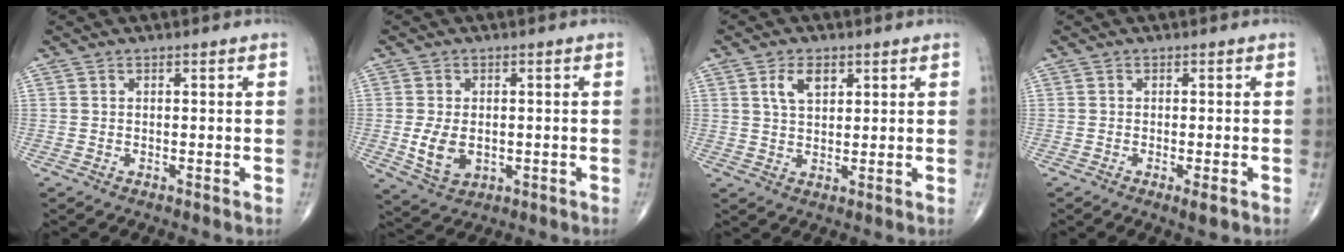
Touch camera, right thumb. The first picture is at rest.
{"total": 6.3, "force": [-0.8, 4.2, 4.6], "torque": [-0.079, -0.008, -0.004]}
{"total": 4.9, "force": [2.0, 3.0, 3.3], "torque": [-0.045, -0.005, 0.035]}
{"total": 2.0, "force": [-0.9, 0.4, 1.8], "torque": [-0.029, -0.005, -0.015]}